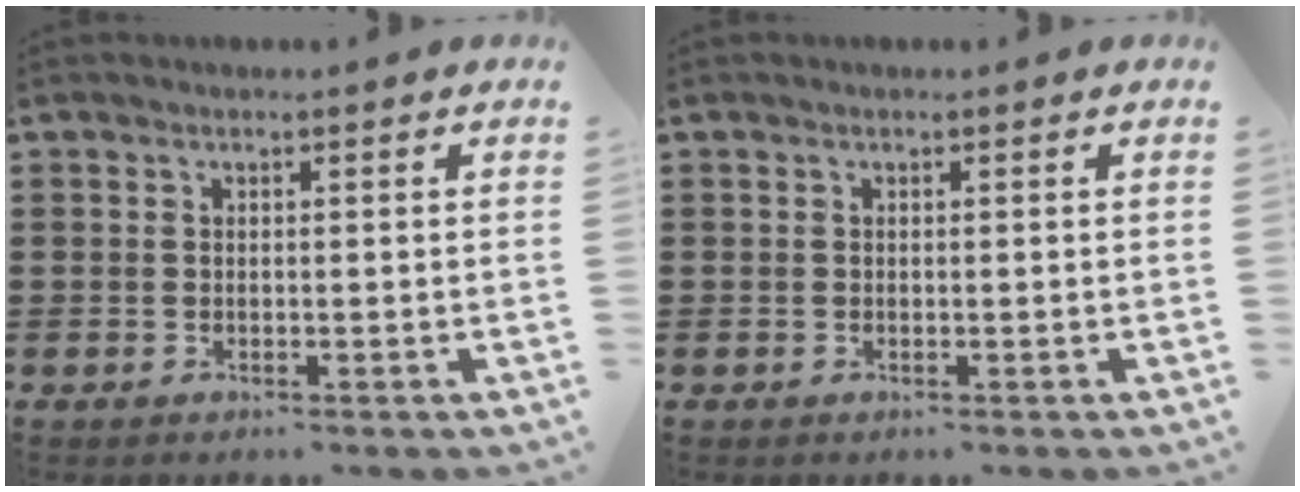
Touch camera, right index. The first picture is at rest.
{"total": 0.0}